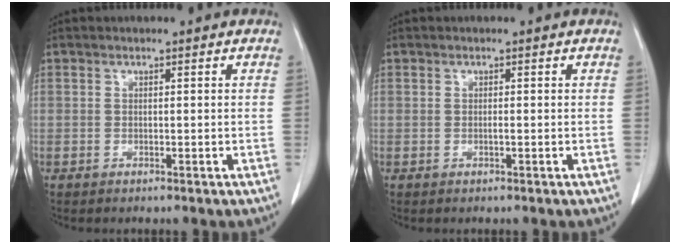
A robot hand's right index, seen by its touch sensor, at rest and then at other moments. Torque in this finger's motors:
{"motor_torque": [0.09, -0.02, 0.10, 0.01]}